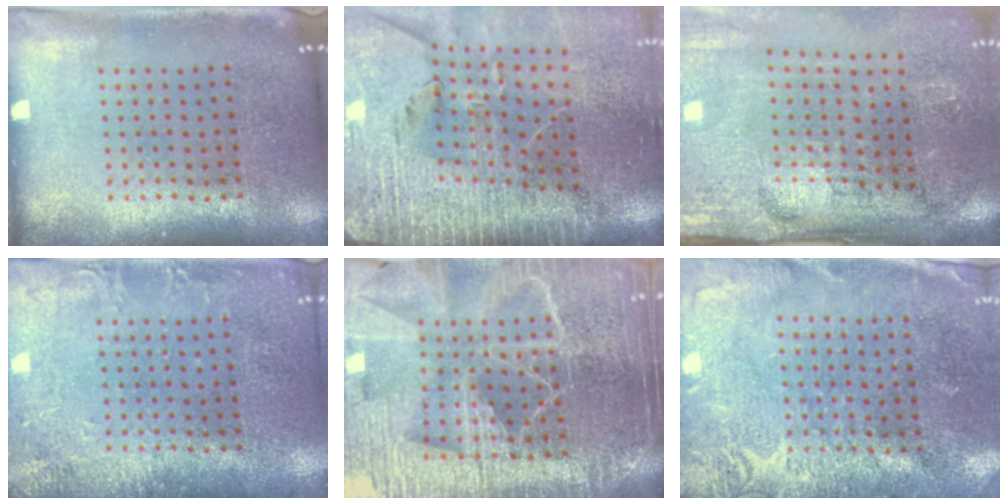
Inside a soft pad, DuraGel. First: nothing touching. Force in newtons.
{"total": 3.7, "press": 3.2, "slide": 1.9}
{"total": 4.7, "press": 3.9, "slide": 2.7}
{"total": 2.2, "press": 2.2, "slide": 0.3}
{"total": 6.1, "press": 5.3, "slide": 2.9}
{"total": 2.7, "press": 2.7, "slide": 0.4}